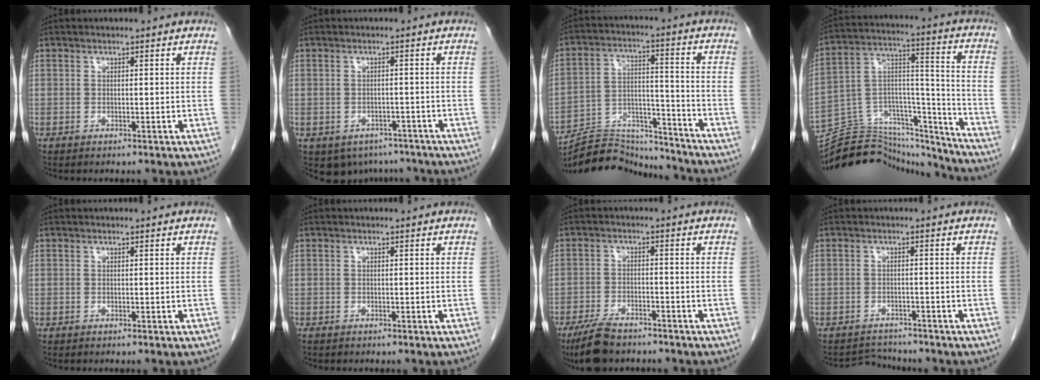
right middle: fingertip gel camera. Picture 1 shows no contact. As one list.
[{"total": 6.2, "force": [-4.6, 4.1, 1.0], "torque": [-0.010, 0.003, -0.056]}, {"total": 14.4, "force": [-14.2, 1.6, 1.3], "torque": [-0.022, 0.032, -0.232]}, {"total": 25.1, "force": [-23.7, 5.9, 5.5], "torque": [-0.115, 0.043, -0.363]}, {"total": 0.0}, {"total": 0.5, "force": [-0.5, 0.2, 0.1], "torque": [-0.009, 0.000, -0.010]}, {"total": 7.4, "force": [-6.0, 2.3, 3.5], "torque": [-0.071, -0.014, -0.107]}, {"total": 3.0, "force": [-2.8, 0.4, -0.9], "torque": [0.012, -0.008, -0.044]}]